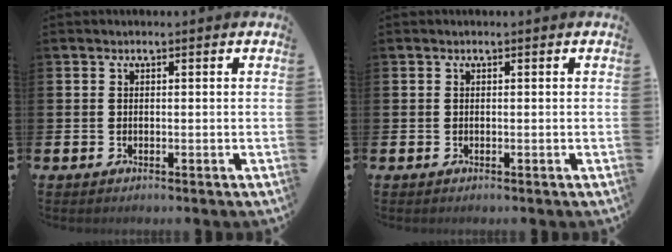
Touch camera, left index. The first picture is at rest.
{"total": 0.0}